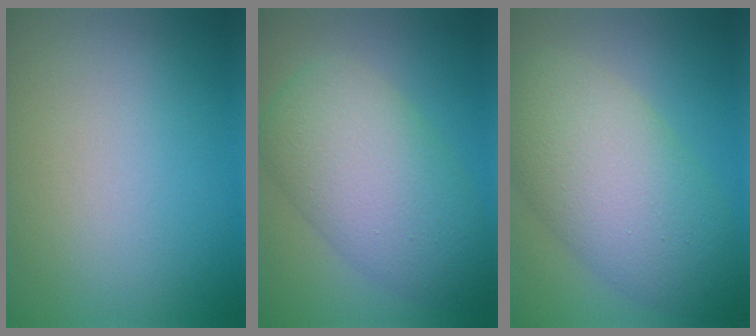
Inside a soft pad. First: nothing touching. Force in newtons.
{"total": 7.8, "press": 7.8, "slide": 0.5}
{"total": 9.2, "press": 9.2, "slide": 0.3}